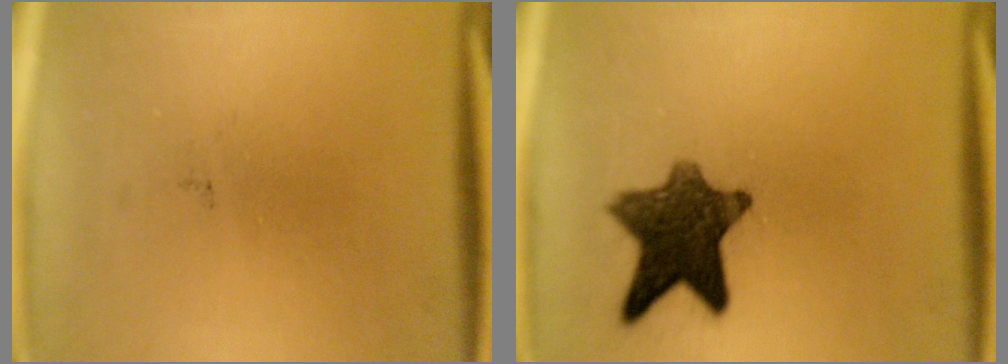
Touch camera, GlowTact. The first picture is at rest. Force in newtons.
{"total": 10.7}